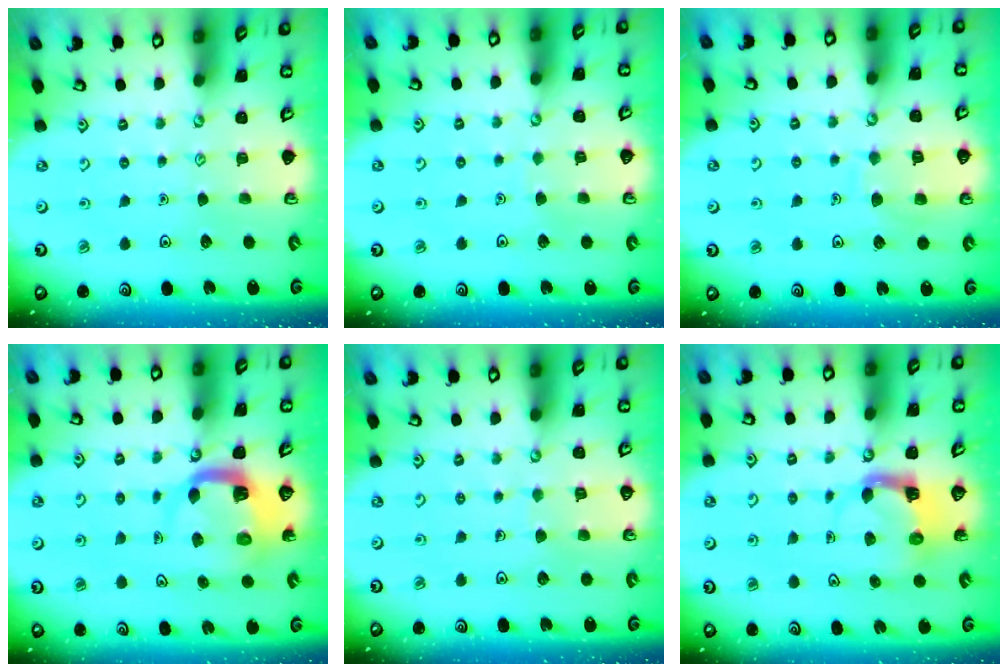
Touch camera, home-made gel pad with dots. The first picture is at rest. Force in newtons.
{"total": 1.4, "press": 1.4, "slide": 0.1}
{"total": 7.3, "press": 7.3, "slide": 0.7}
{"total": 5.7, "press": 5.6, "slide": 0.8}
{"total": 4.5, "press": 4.5, "slide": 0.2}
{"total": 4.7, "press": 4.7, "slide": 0.2}